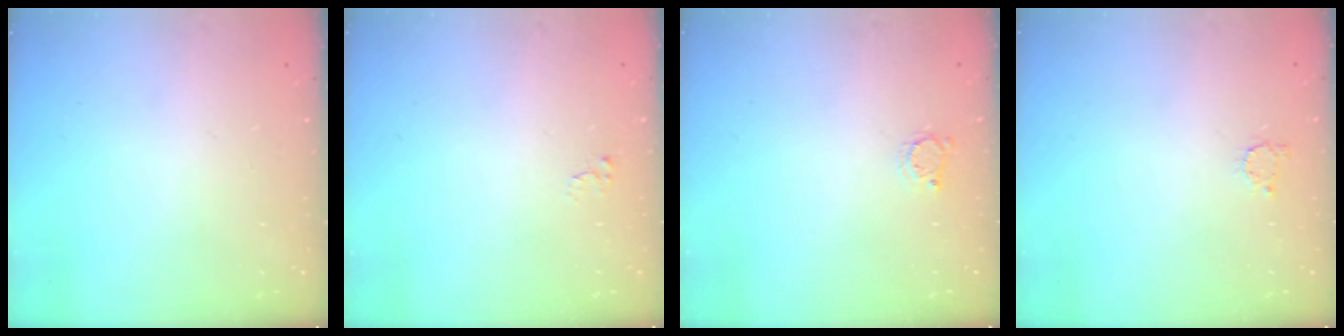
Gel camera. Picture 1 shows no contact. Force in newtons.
{"total": 2.4, "press": 2.4, "slide": 0.2}
{"total": 2.8, "press": 2.7, "slide": 0.4}
{"total": 2.5, "press": 2.5, "slide": 0.4}